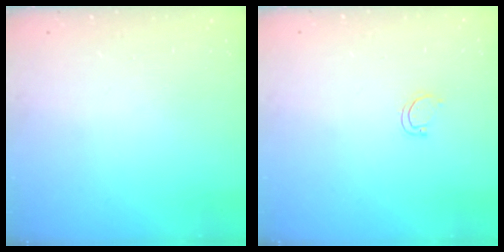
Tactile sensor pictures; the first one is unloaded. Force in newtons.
{"total": 4.1, "press": 4.1, "slide": 0.3}